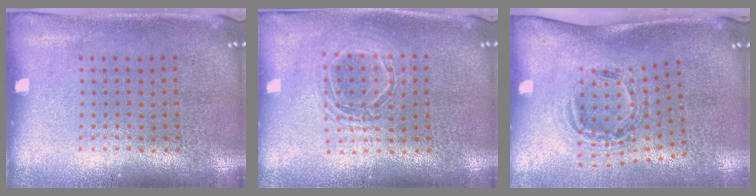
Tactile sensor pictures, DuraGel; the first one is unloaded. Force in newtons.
{"total": 1.8, "press": 1.5, "slide": 1.0}
{"total": 1.2, "press": 1.0, "slide": 0.7}